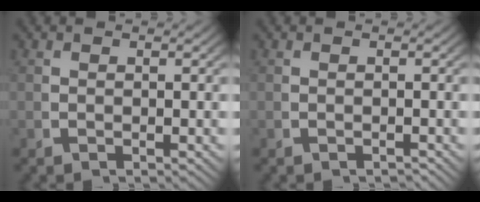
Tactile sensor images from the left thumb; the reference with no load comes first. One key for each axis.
{"total": 0.9, "fx": -0.9, "fy": 0.1, "fz": 0.1, "tx": -0.001, "ty": -0.001, "tz": -0.013}